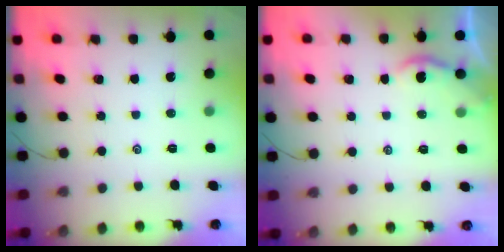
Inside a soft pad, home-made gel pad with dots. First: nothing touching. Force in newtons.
{"total": 1.8, "press": 1.7, "slide": 0.5}